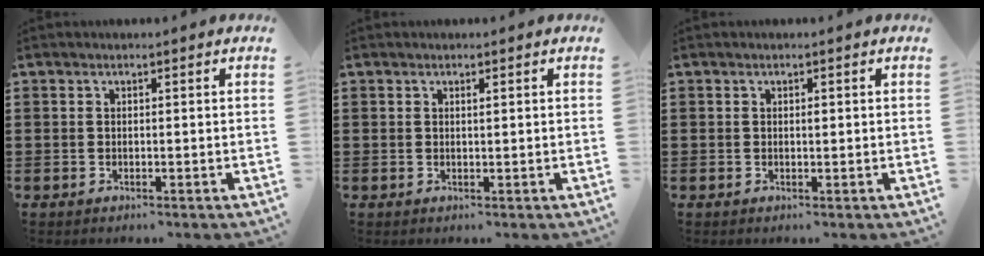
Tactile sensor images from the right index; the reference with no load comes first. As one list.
[{"total": 0.6, "force": [0.2, 0.1, 0.5], "torque": [-0.010, 0.000, 0.005]}, {"total": 0.6, "force": [0.1, 0.2, 0.5], "torque": [-0.011, -0.001, 0.003]}]